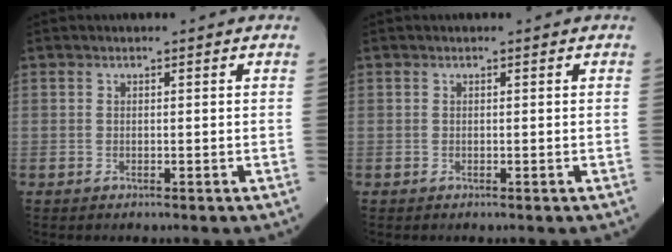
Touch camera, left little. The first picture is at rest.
{"total": 0.0}